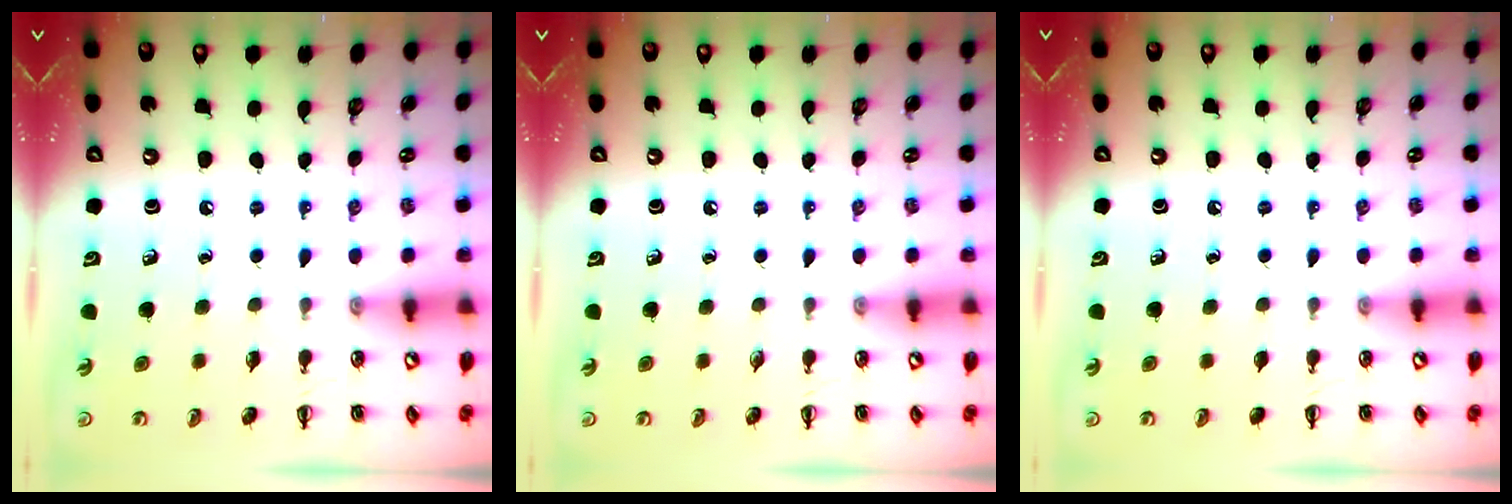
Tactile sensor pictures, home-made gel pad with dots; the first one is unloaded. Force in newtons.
{"total": 0.0}
{"total": 0.0}